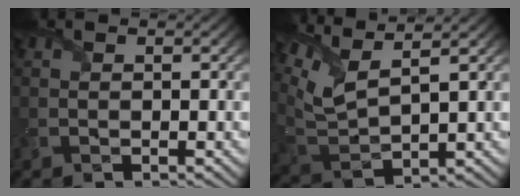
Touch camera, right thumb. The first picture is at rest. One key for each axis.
{"total": 8.8, "fx": 5.8, "fy": 2.4, "fz": 6.2, "tx": -0.164, "ty": 0.014, "tz": 0.118}